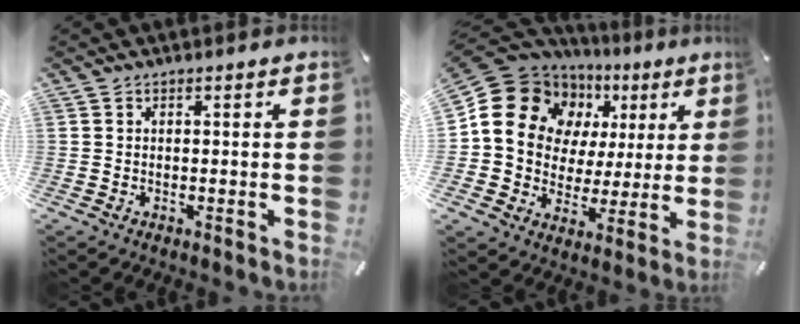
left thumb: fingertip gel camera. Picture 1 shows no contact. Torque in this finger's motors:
{"motor_torque": [1.91, 2.21, 2.36, -0.41, 0.45]}